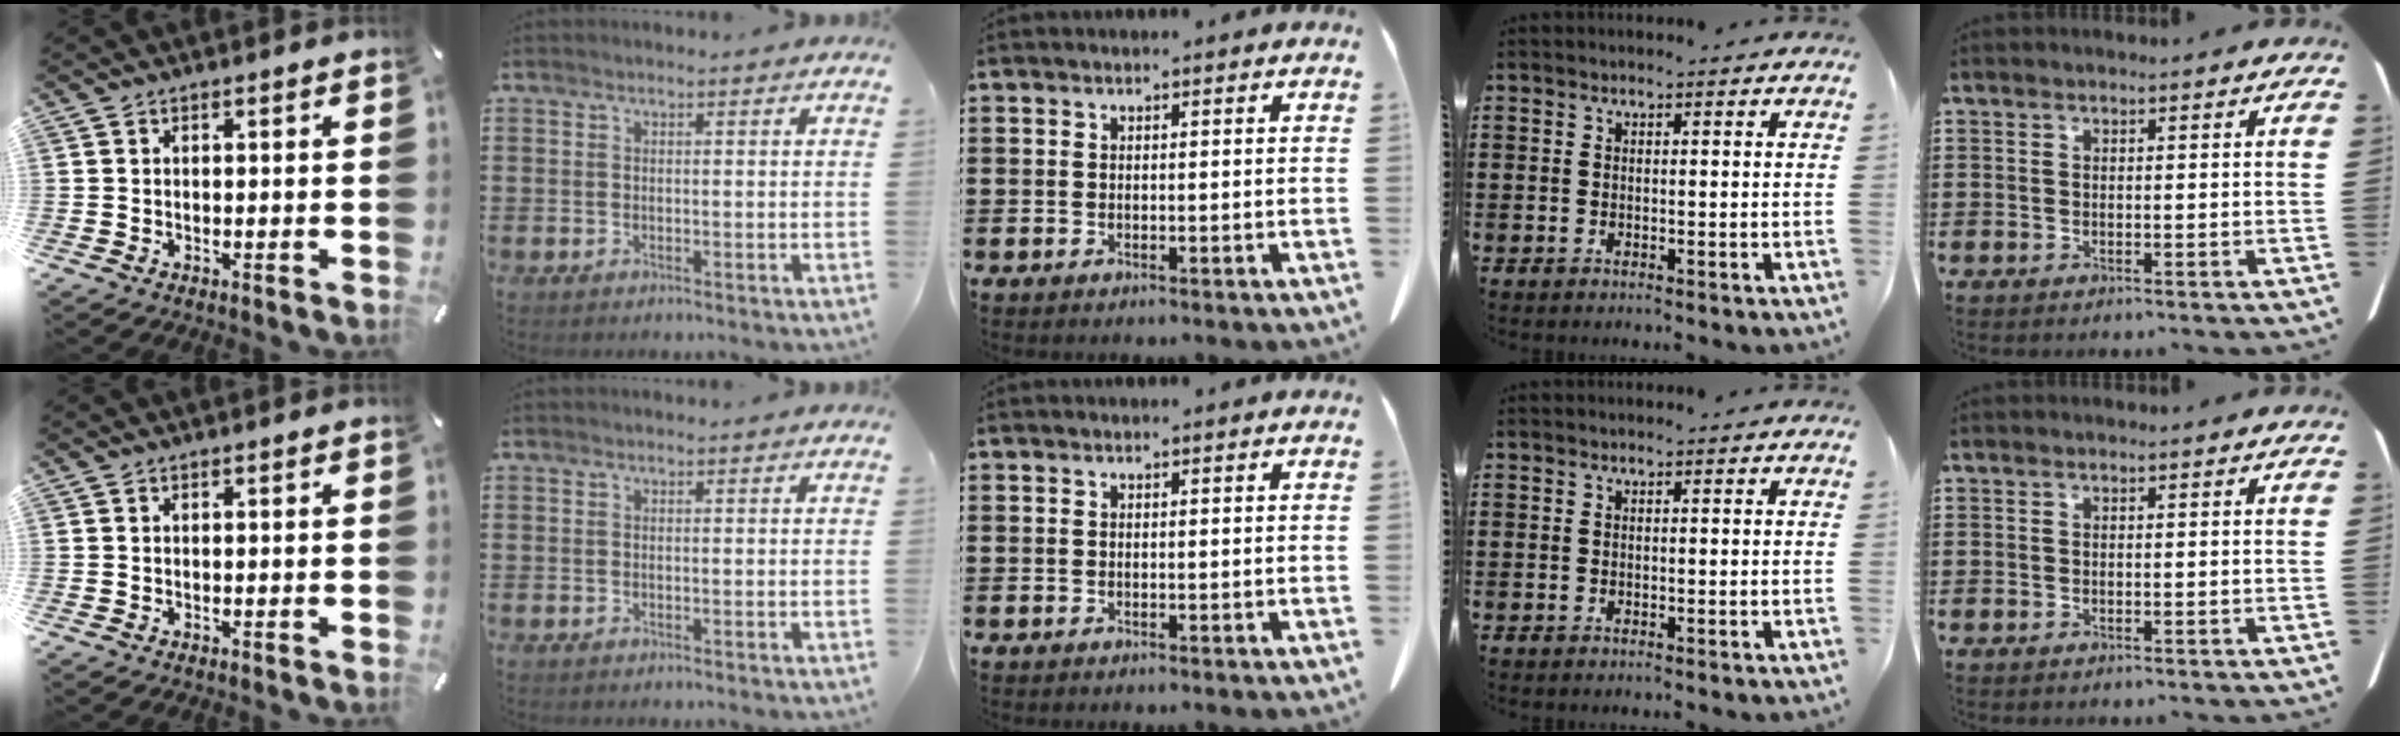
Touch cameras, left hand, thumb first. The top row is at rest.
{}